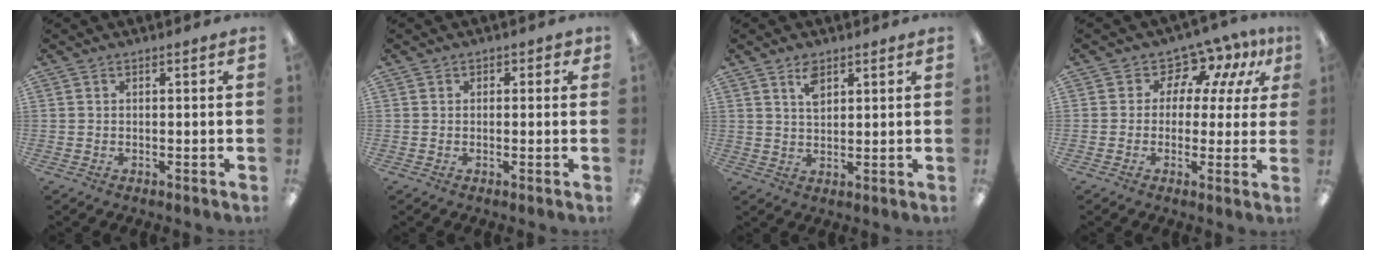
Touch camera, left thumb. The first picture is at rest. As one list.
[{"total": 1.2, "force": [0.3, 1.0, 0.6], "torque": [-0.003, 0.002, 0.003]}, {"total": 4.5, "force": [2.8, 2.4, 2.7], "torque": [-0.043, -0.003, 0.048]}, {"total": 7.9, "force": [5.4, 5.1, 2.7], "torque": [-0.055, -0.045, 0.100]}]